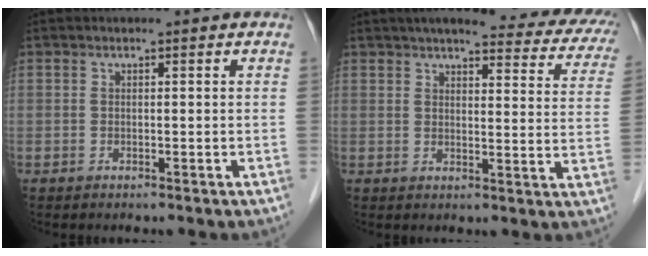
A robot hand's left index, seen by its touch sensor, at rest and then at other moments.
{"total": 20.3, "force": [16.9, 4.6, 10.4], "torque": [-0.121, -0.003, 0.179]}